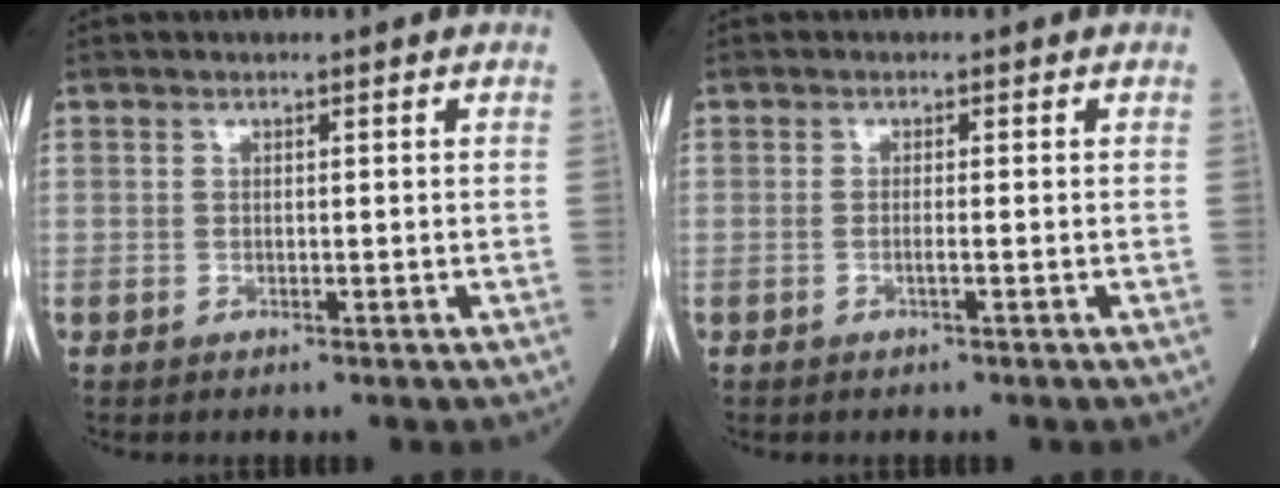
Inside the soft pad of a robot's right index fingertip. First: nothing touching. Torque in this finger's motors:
{"motor_torque": [-0.22, 0.03, -0.08, -0.02]}